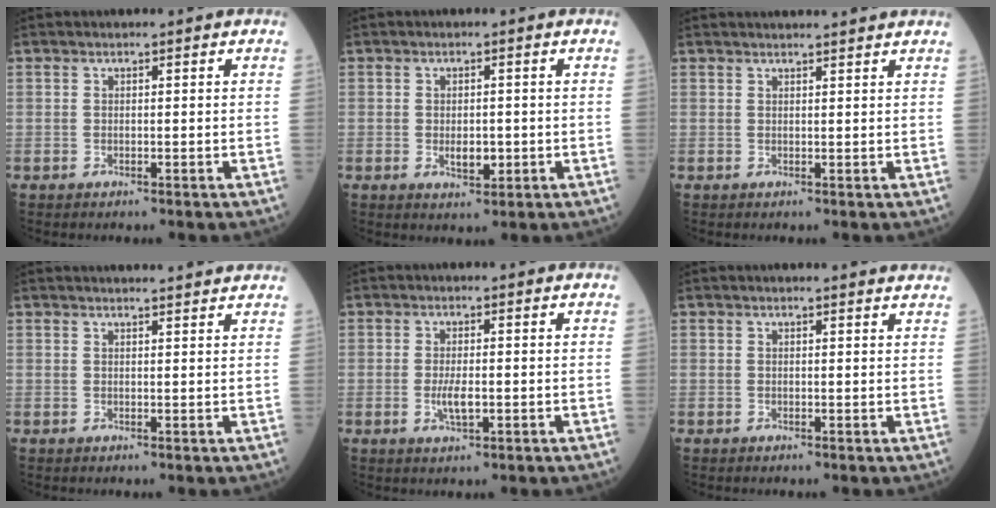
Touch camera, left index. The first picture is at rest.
{"total": 3.1, "force": [-0.7, 1.6, 2.5], "torque": [-0.043, -0.002, -0.005]}
{"total": 6.0, "force": [5.7, -0.2, 1.7], "torque": [-0.016, 0.021, 0.059]}
{"total": 7.4, "force": [7.1, 0.1, 1.9], "torque": [-0.018, 0.021, 0.070]}
{"total": 3.0, "force": [-0.7, 0.9, 2.8], "torque": [-0.062, -0.004, -0.010]}
{"total": 2.1, "force": [2.1, -0.2, 0.0], "torque": [0.003, -0.005, 0.003]}